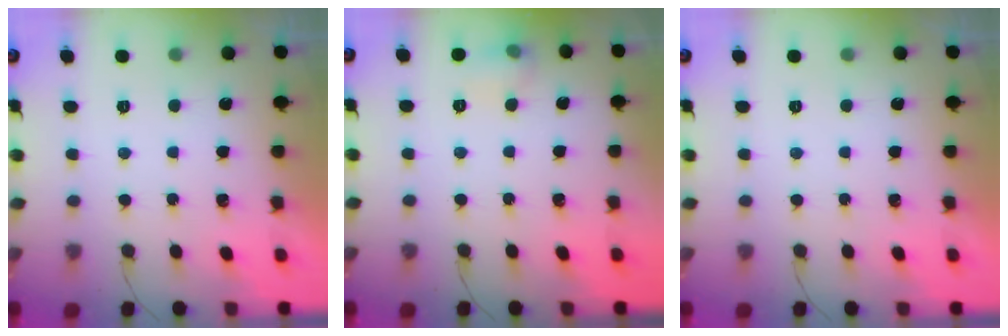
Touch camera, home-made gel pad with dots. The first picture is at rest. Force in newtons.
{"total": 6.3, "press": 6.1, "slide": 1.4}
{"total": 0.0}